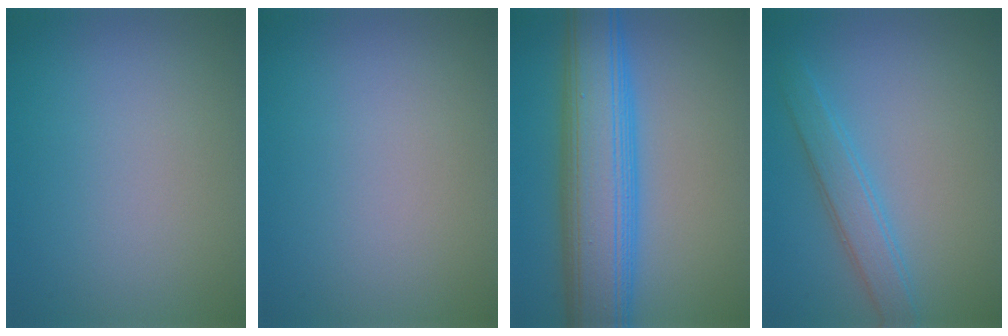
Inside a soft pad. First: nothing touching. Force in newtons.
{"total": 0.0}
{"total": 10.0, "press": 10.0, "slide": 0.4}
{"total": 2.8, "press": 2.8, "slide": 0.1}